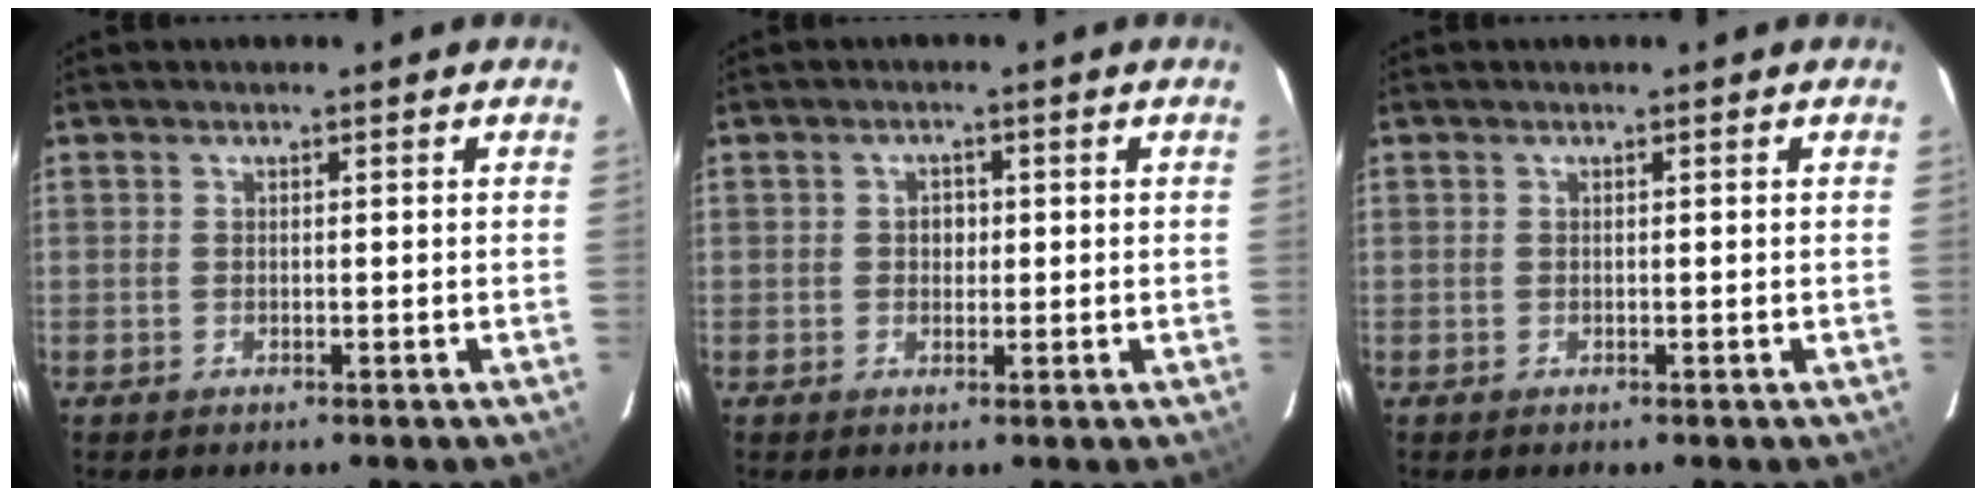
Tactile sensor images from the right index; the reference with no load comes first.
{"total": 1.9, "force": [0.0, 1.7, 0.7], "torque": [-0.011, 0.006, -0.002]}
{"total": 0.0}